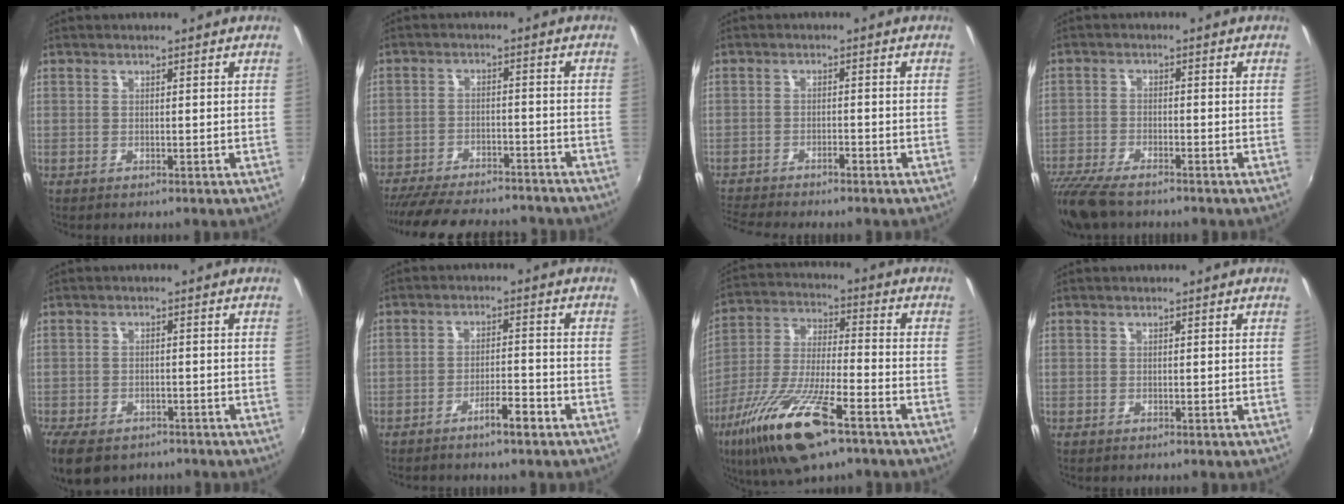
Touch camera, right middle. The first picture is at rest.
{"total": 19.8, "force": [-17.2, 5.4, 8.2], "torque": [-0.172, -0.015, -0.241]}
{"total": 5.3, "force": [-5.0, 0.1, 1.8], "torque": [-0.054, -0.016, -0.091]}
{"total": 11.1, "force": [-9.1, 3.0, 5.6], "torque": [-0.141, -0.042, -0.169]}
{"total": 8.8, "force": [-6.3, 4.5, 4.3], "torque": [-0.107, -0.028, -0.107]}
{"total": 4.1, "force": [-3.1, 0.6, 2.7], "torque": [-0.055, 0.002, -0.046]}
{"total": 18.8, "force": [-10.8, 4.7, 14.6], "torque": [-0.301, -0.044, -0.208]}
{"total": 0.0}